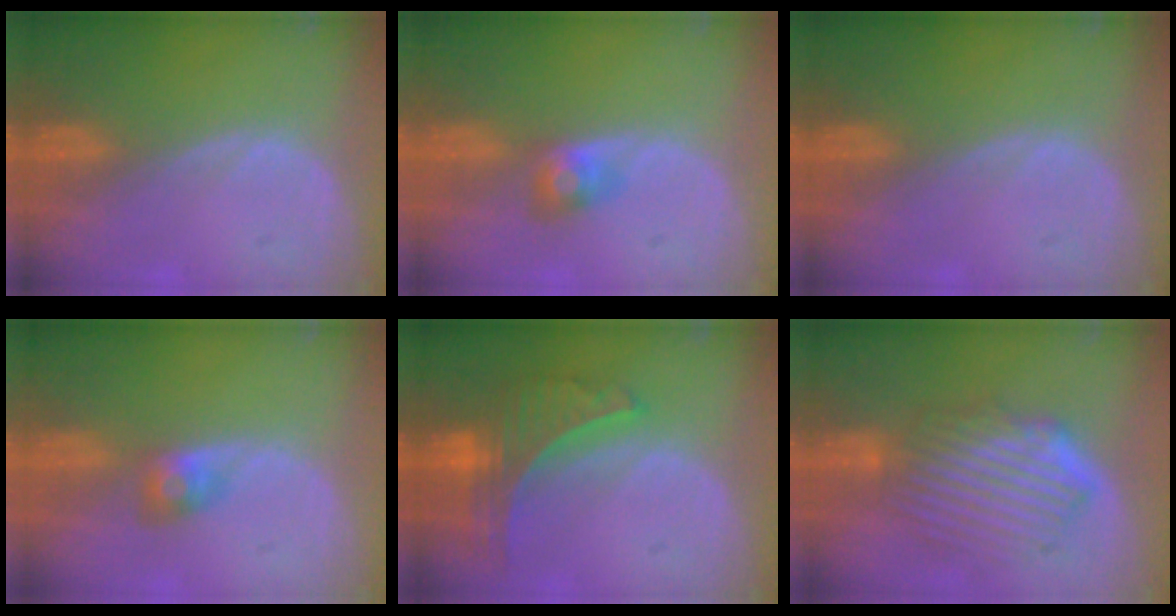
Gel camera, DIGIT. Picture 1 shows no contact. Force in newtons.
{"total": 2.9, "press": 2.8, "slide": 0.1}
{"total": 0.0}
{"total": 2.8, "press": 2.6, "slide": 1.1}
{"total": 7.8, "press": 6.8, "slide": 3.8}
{"total": 9.4, "press": 8.4, "slide": 4.4}